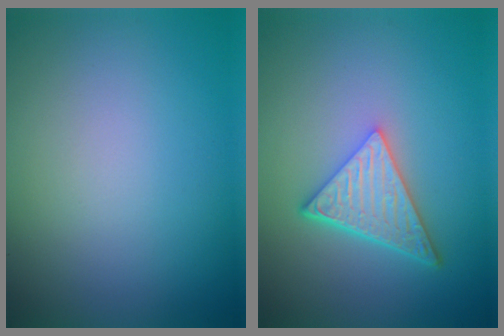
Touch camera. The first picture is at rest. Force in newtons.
{"total": 5.3, "press": 3.9, "slide": 3.6}